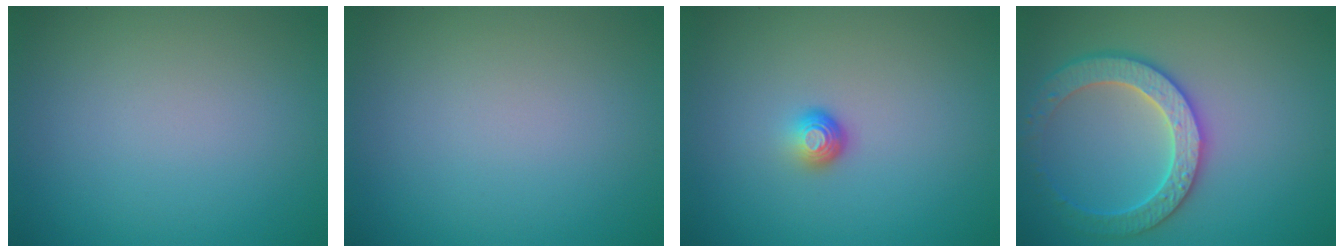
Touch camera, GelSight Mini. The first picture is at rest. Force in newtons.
{"total": 0.0}
{"total": 1.6, "press": 1.0, "slide": 1.2}
{"total": 3.9, "press": 3.9, "slide": 0.6}